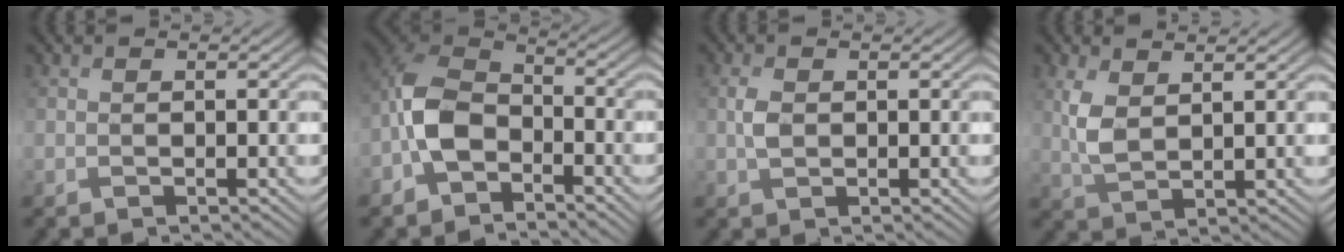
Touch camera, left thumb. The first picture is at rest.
{"total": 7.8, "force": [-3.4, 4.8, 5.2], "torque": [-0.113, 0.011, -0.087]}
{"total": 1.8, "force": [0.7, 1.0, 1.4], "torque": [-0.035, 0.007, 0.014]}
{"total": 4.2, "force": [2.3, 1.6, 3.1], "torque": [-0.082, 0.007, 0.050]}